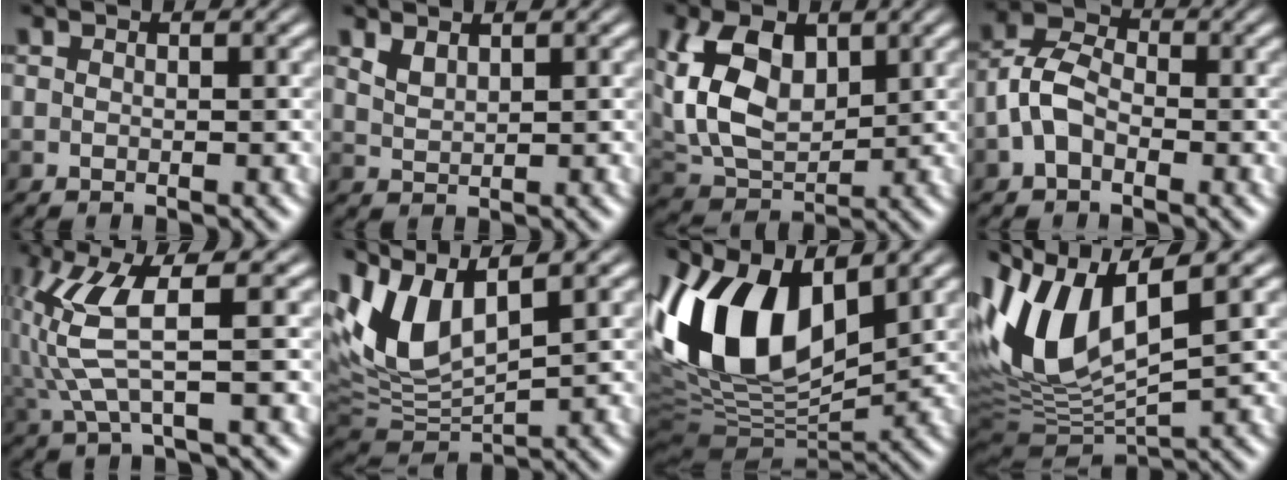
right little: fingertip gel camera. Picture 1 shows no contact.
{"total": 1.1, "force": [0.6, 0.5, 0.8], "torque": [-0.024, -0.003, 0.016]}
{"total": 8.8, "force": [1.5, 5.7, 6.5], "torque": [-0.153, 0.000, 0.025]}
{"total": 4.7, "force": [-2.3, 2.8, 3.1], "torque": [-0.063, 0.012, -0.055]}
{"total": 6.3, "force": [-0.6, 1.7, 6.0], "torque": [-0.144, 0.011, -0.016]}
{"total": 8.0, "force": [2.7, 3.7, 6.5], "torque": [-0.152, 0.010, 0.050]}
{"total": 11.9, "force": [3.4, 6.6, 9.3], "torque": [-0.180, 0.020, 0.050]}
{"total": 10.2, "force": [2.2, 4.7, 8.7], "torque": [-0.187, 0.010, 0.036]}